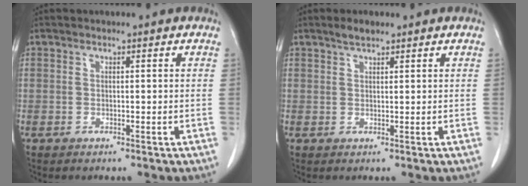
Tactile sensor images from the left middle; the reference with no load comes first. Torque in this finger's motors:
{"motor_torque": [0.60, -0.54, -0.06, 0.02]}